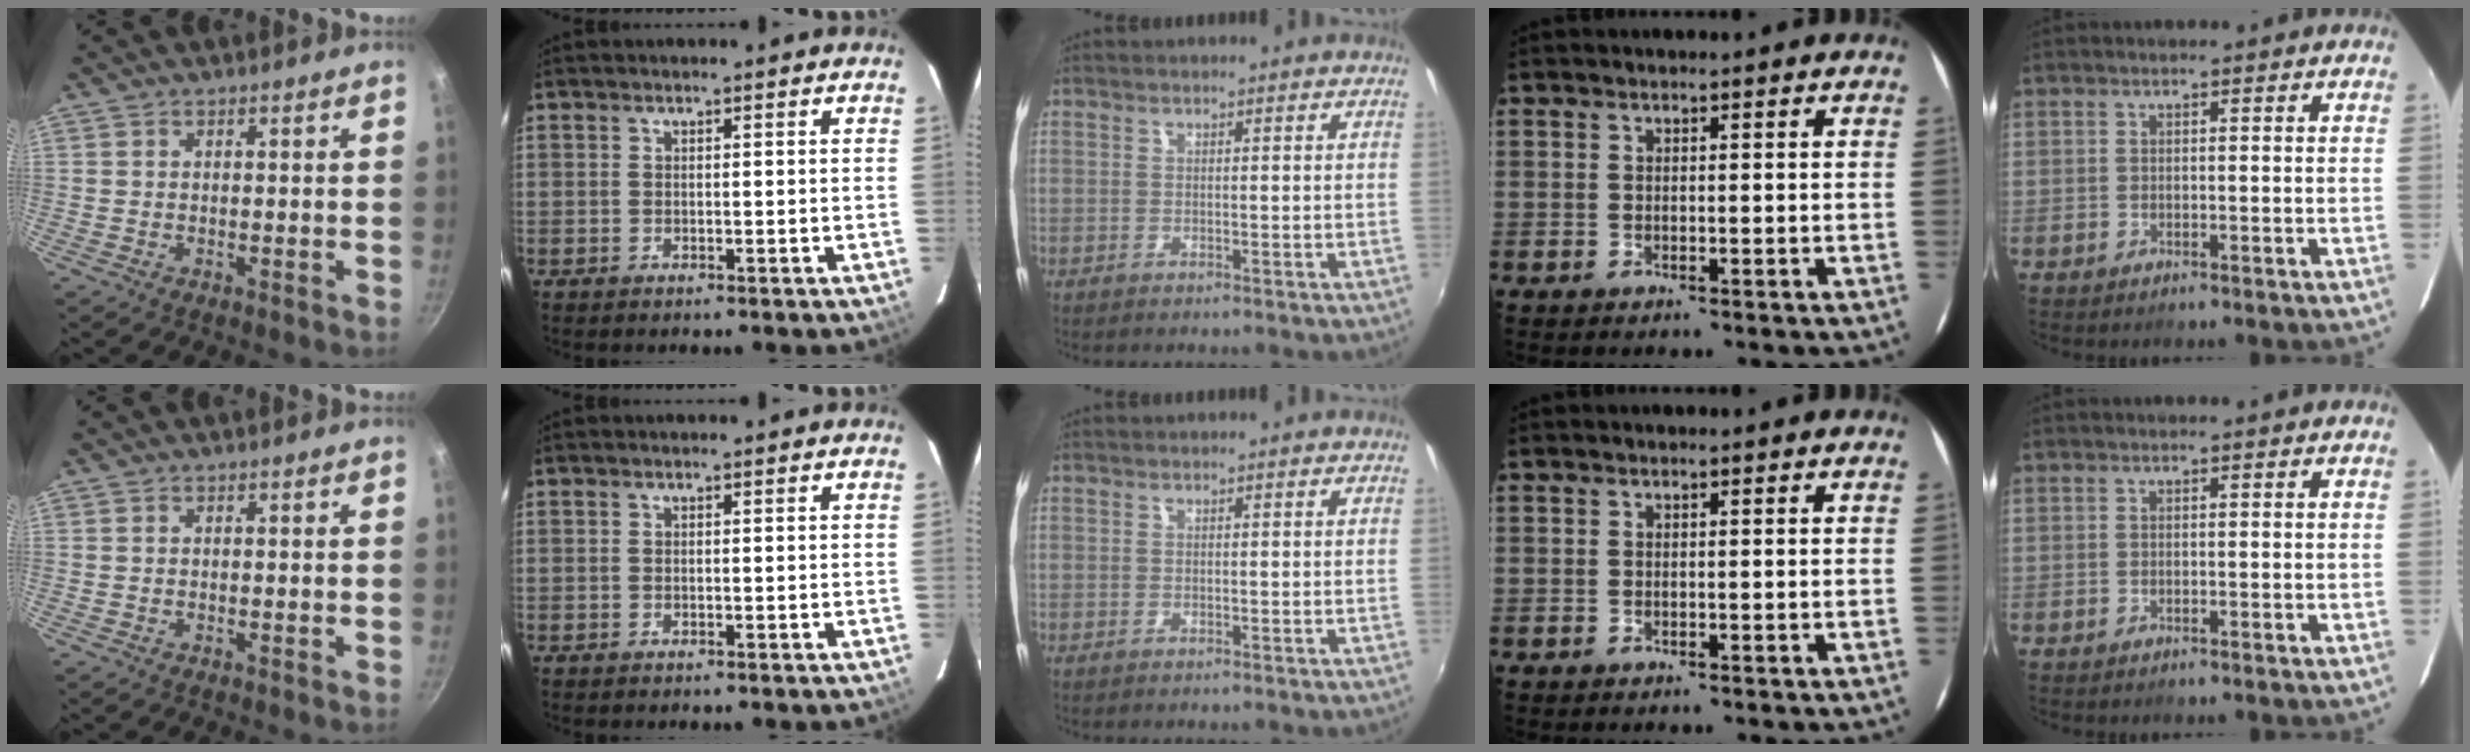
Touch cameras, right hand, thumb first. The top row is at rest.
{}